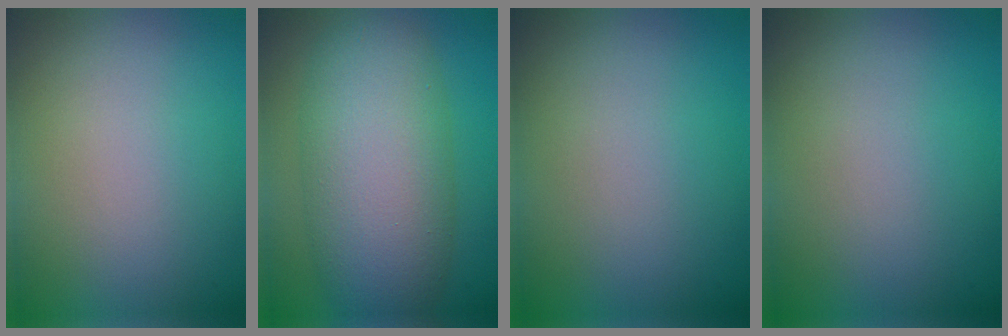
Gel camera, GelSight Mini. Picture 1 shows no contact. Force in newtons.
{"total": 9.4, "press": 9.4, "slide": 0.5}
{"total": 0.0}
{"total": 0.0}